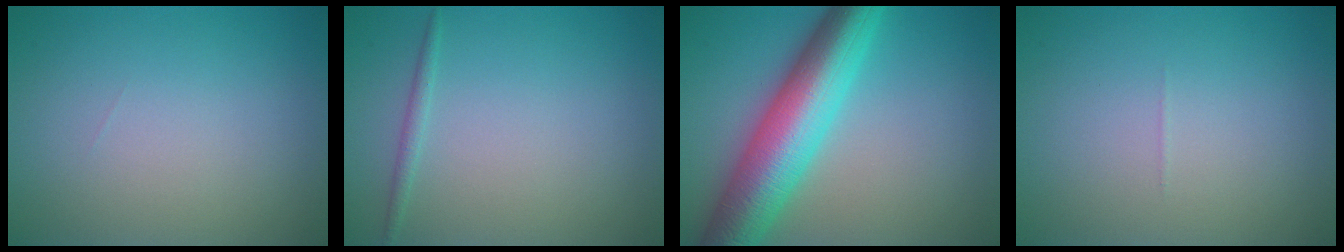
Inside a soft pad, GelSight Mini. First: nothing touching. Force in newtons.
{"total": 0.9, "press": 0.9, "slide": 0.1}
{"total": 10.1, "press": 10.1, "slide": 0.1}
{"total": 0.0}